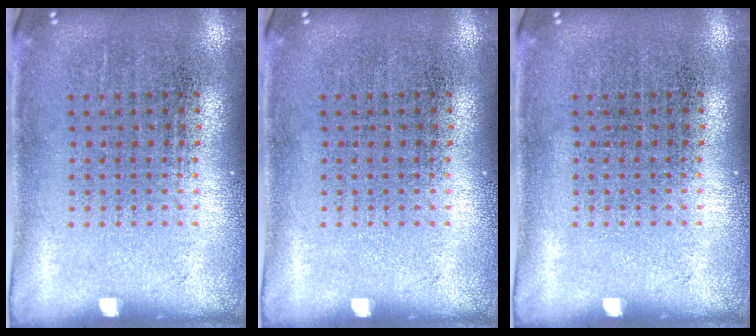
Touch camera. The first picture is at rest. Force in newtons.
{"total": 0.0}
{"total": 0.0}